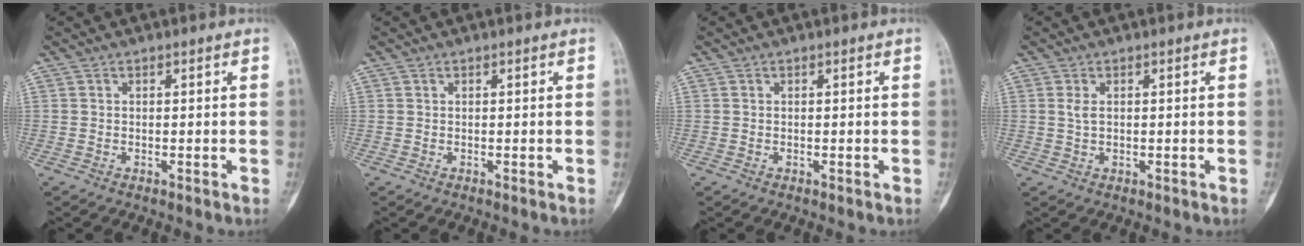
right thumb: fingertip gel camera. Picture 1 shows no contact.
{"total": 0.0}
{"total": 0.0}
{"total": 1.7, "force": [0.4, 0.9, 1.3], "torque": [-0.023, 0.001, 0.008]}